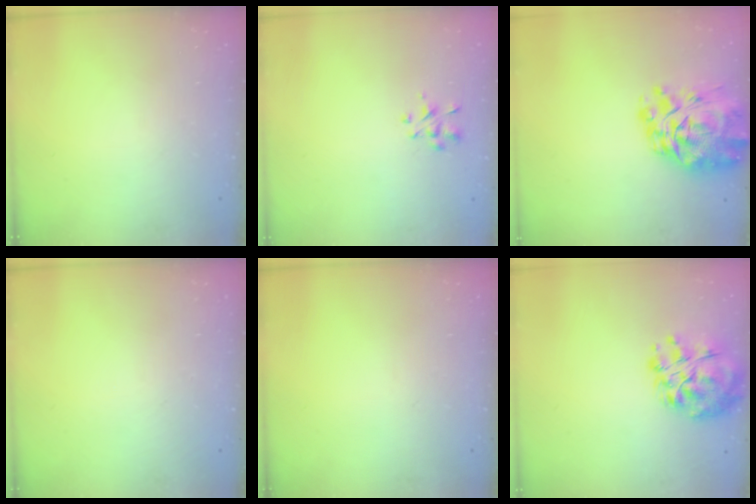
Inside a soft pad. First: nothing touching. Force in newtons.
{"total": 2.9, "press": 2.7, "slide": 1.2}
{"total": 17.4, "press": 16.1, "slide": 6.6}
{"total": 0.0}
{"total": 0.0}
{"total": 13.7, "press": 13.3, "slide": 3.2}